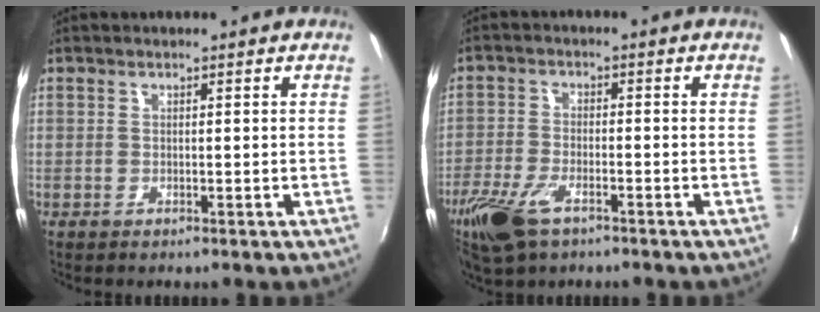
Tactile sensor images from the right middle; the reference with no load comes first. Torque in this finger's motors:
{"motor_torque": [0.98, -0.89, 0.39, 0.15]}